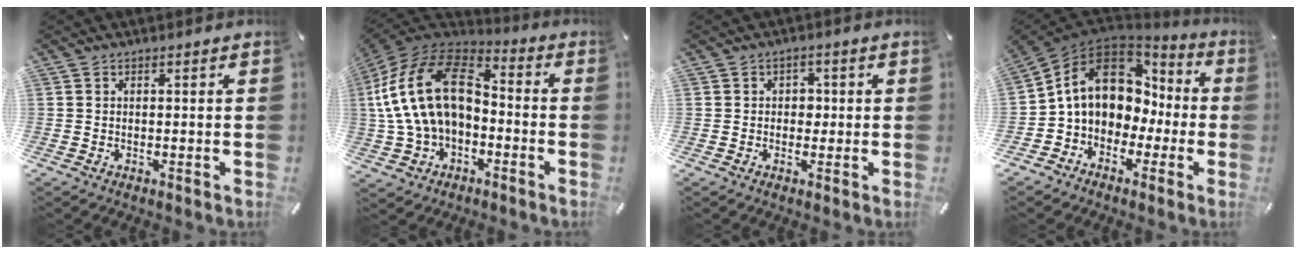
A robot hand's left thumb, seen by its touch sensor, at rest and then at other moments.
{"total": 21.0, "force": [0.6, 14.4, 15.3], "torque": [-0.333, 0.030, 0.009]}
{"total": 2.5, "force": [-0.3, 2.1, 1.2], "torque": [-0.010, 0.001, -0.014]}
{"total": 13.9, "force": [1.9, 11.5, 7.6], "torque": [-0.150, -0.001, 0.039]}